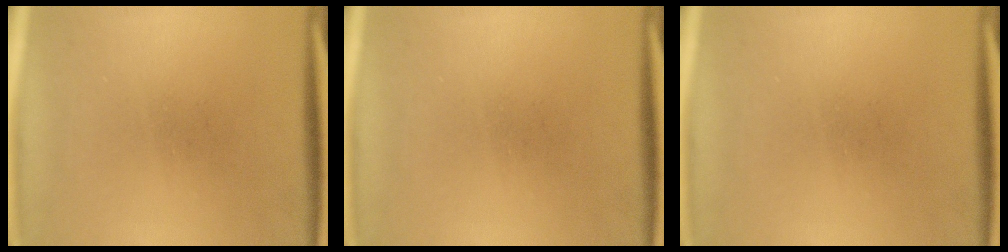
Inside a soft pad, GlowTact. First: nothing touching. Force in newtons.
{"total": 0.0}
{"total": 0.0}